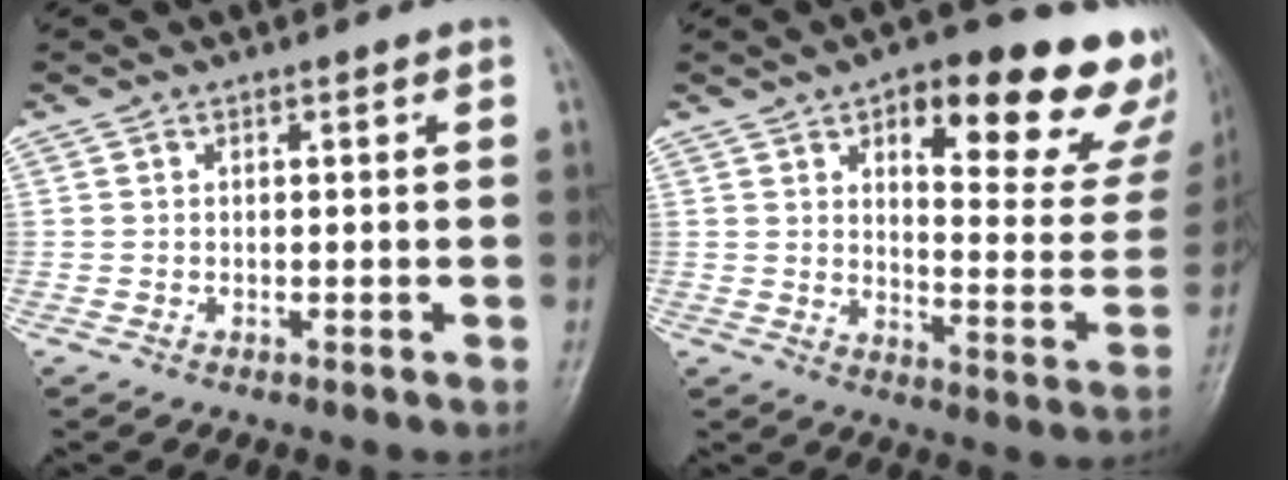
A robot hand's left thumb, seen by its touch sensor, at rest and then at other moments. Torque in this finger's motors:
{"motor_torque": [0.66, 0.42, 1.31, -1.11, 0.10]}